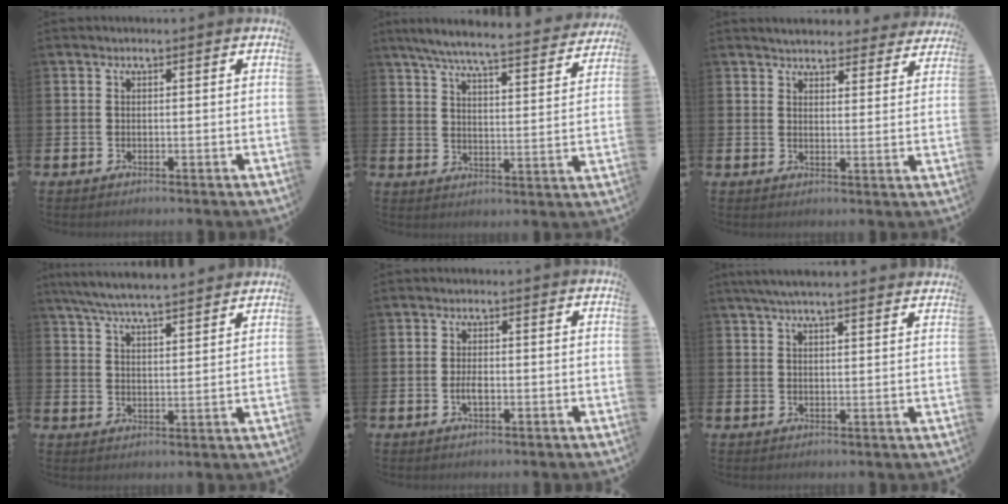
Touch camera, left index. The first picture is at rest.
{"total": 6.8, "force": [6.2, 0.4, 2.8], "torque": [-0.075, -0.045, 0.104]}
{"total": 4.3, "force": [4.2, 1.0, 0.3], "torque": [-0.012, -0.026, 0.074]}
{"total": 6.3, "force": [6.1, 0.1, 1.6], "torque": [-0.057, -0.031, 0.109]}
{"total": 2.0, "force": [-0.4, 0.8, 1.8], "torque": [-0.025, -0.003, -0.009]}
{"total": 4.6, "force": [4.2, 0.2, 1.7], "torque": [-0.043, -0.009, 0.077]}